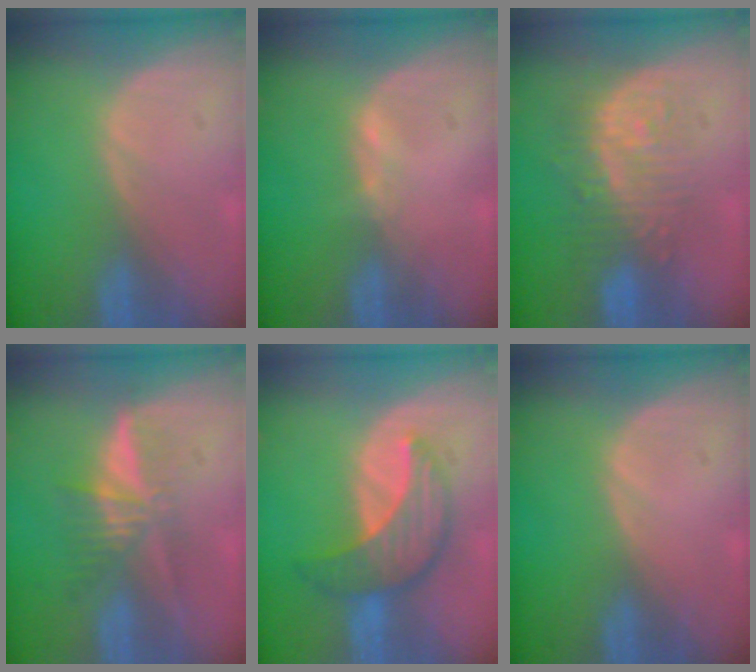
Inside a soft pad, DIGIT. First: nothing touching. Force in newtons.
{"total": 0.7, "press": 0.7, "slide": 0.2}
{"total": 9.0, "press": 8.6, "slide": 2.9}
{"total": 5.4, "press": 5.2, "slide": 1.5}
{"total": 7.3, "press": 7.2, "slide": 0.8}
{"total": 0.0}